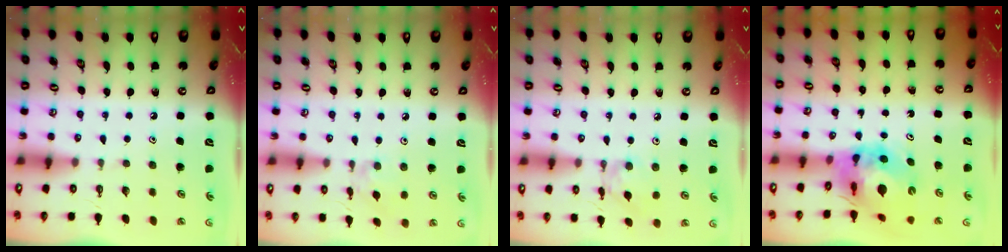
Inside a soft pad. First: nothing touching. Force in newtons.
{"total": 2.0, "press": 2.0, "slide": 0.4}
{"total": 3.4, "press": 3.4, "slide": 0.2}
{"total": 12.0, "press": 11.9, "slide": 1.4}